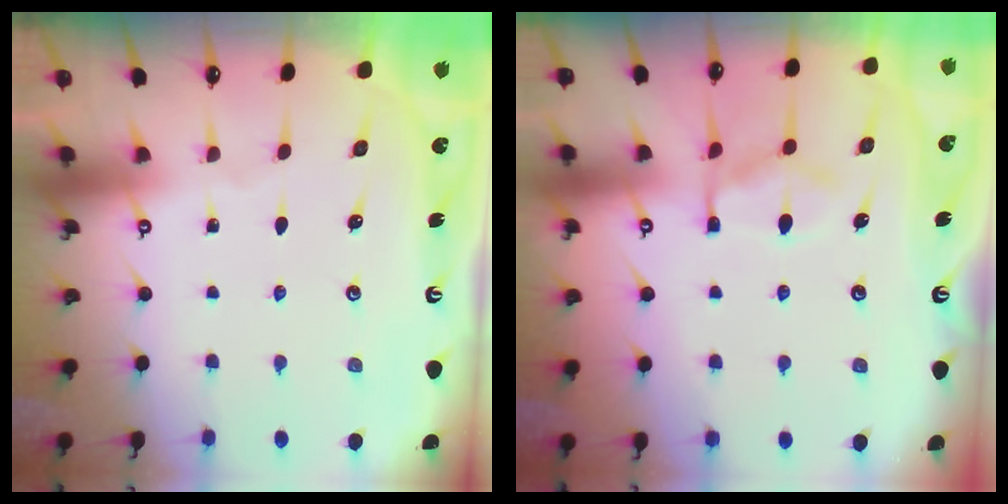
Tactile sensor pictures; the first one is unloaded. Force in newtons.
{"total": 11.3, "press": 11.3, "slide": 1.1}